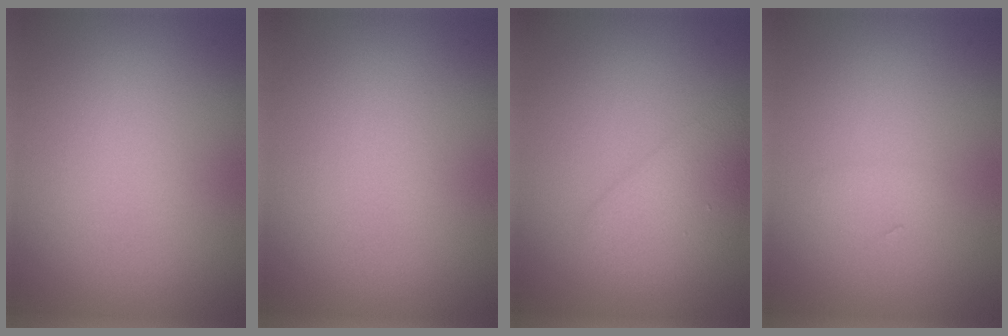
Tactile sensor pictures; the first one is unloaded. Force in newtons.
{"total": 0.0}
{"total": 3.0, "press": 3.0, "slide": 0.2}
{"total": 0.6, "press": 0.6, "slide": 0.0}